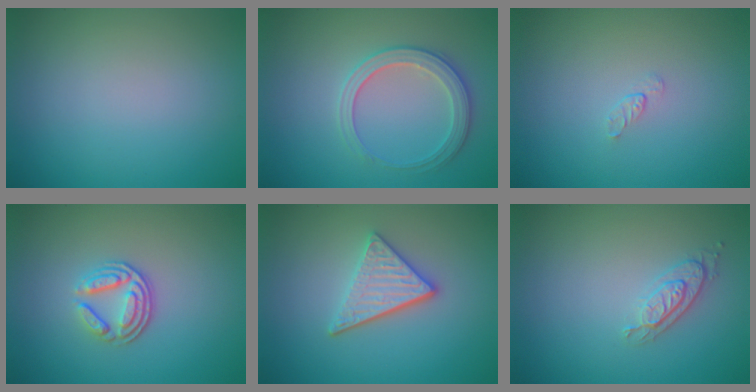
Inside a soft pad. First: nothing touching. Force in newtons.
{"total": 3.0, "press": 2.9, "slide": 0.2}
{"total": 0.5, "press": 0.3, "slide": 0.4}
{"total": 3.4, "press": 2.6, "slide": 2.3}
{"total": 3.6, "press": 3.0, "slide": 1.9}
{"total": 2.0, "press": 1.8, "slide": 0.9}